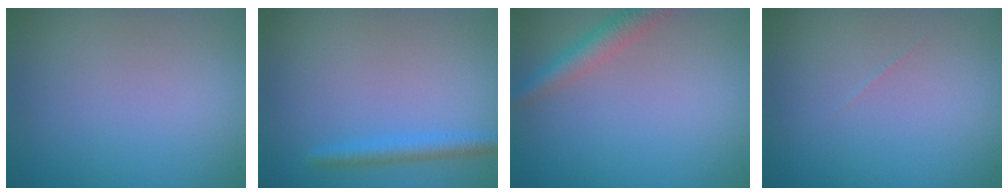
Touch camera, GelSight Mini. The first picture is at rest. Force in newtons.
{"total": 2.0, "press": 2.0, "slide": 0.1}
{"total": 2.8, "press": 2.8, "slide": 0.1}
{"total": 0.0}